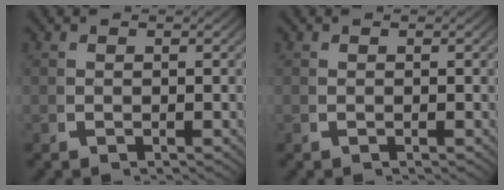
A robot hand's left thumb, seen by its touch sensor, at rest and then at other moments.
{"total": 0.0}